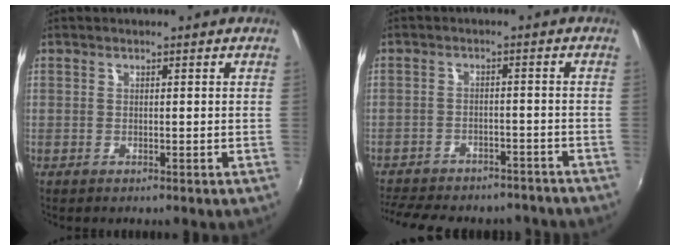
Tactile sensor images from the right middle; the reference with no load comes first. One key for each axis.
{"total": 18.9, "fx": -16.2, "fy": 7.0, "fz": 6.8, "tx": -0.161, "ty": 0.005, "tz": -0.210}